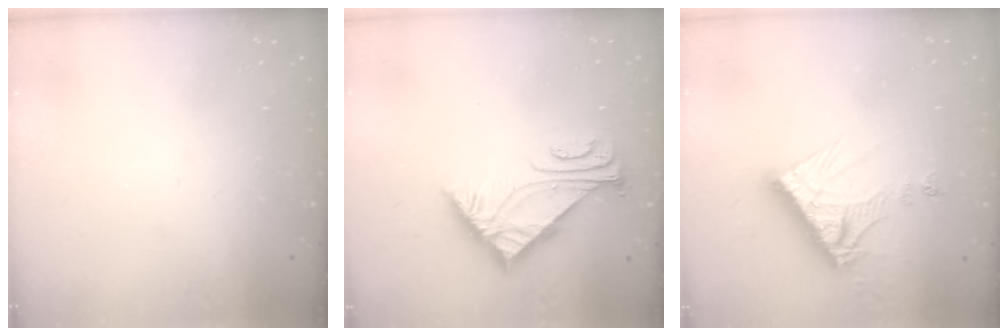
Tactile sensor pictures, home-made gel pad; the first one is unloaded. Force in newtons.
{"total": 4.9, "press": 4.9, "slide": 0.7}
{"total": 11.2, "press": 11.2, "slide": 1.0}